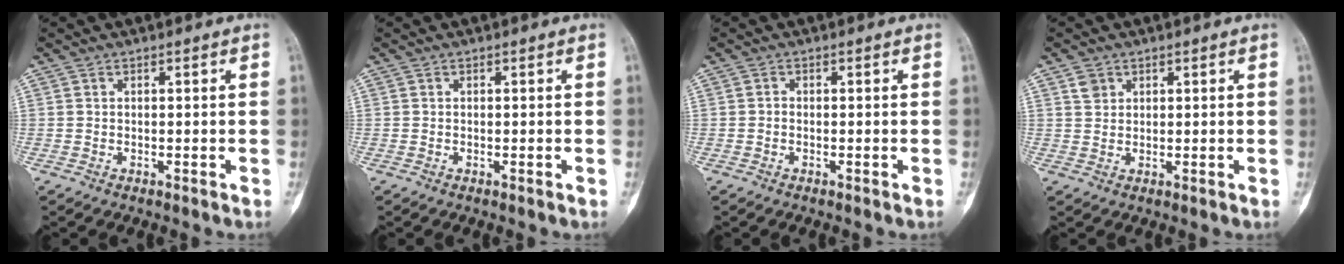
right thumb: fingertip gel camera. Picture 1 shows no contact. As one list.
[{"total": 0.0}, {"total": 0.5, "force": [-0.2, 0.4, 0.3], "torque": [0.000, 0.002, -0.010]}, {"total": 2.3, "force": [1.2, 1.8, 0.7], "torque": [-0.002, -0.003, 0.021]}]